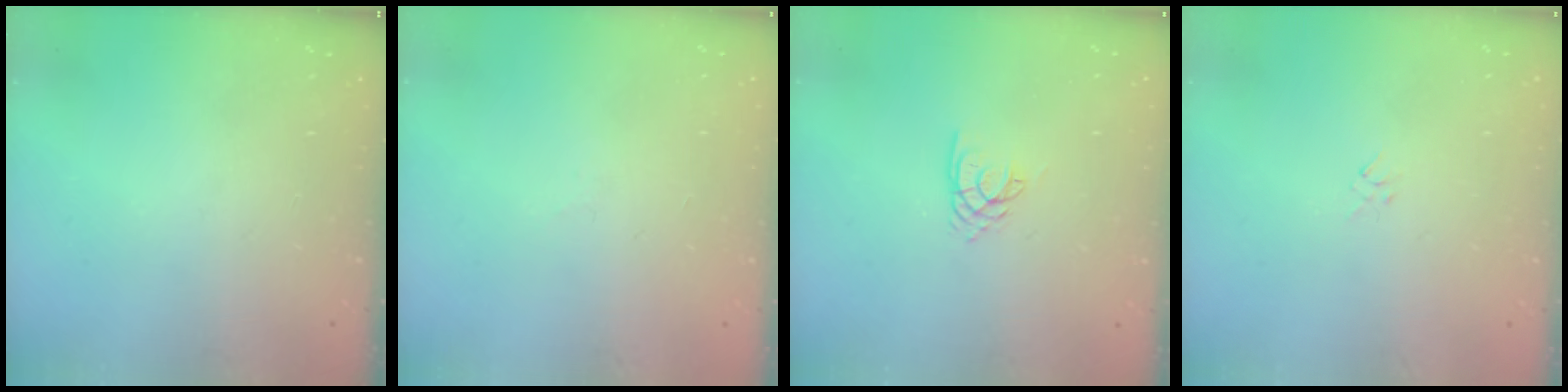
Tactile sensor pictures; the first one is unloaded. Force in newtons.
{"total": 2.0, "press": 1.9, "slide": 0.5}
{"total": 2.1, "press": 2.1, "slide": 0.1}
{"total": 2.3, "press": 2.2, "slide": 0.6}